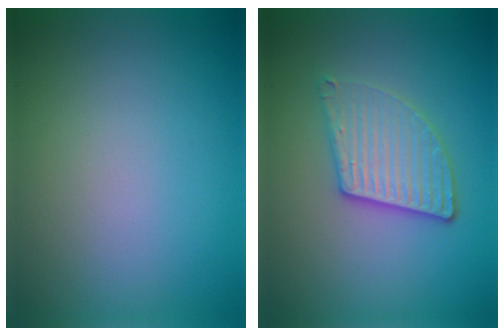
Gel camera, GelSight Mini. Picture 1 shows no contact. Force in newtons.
{"total": 3.8, "press": 3.2, "slide": 2.0}